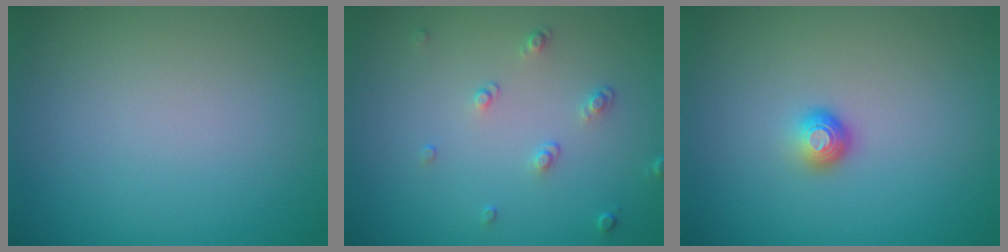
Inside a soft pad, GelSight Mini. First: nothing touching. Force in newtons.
{"total": 1.5, "press": 1.0, "slide": 1.1}
{"total": 1.4, "press": 1.0, "slide": 1.0}